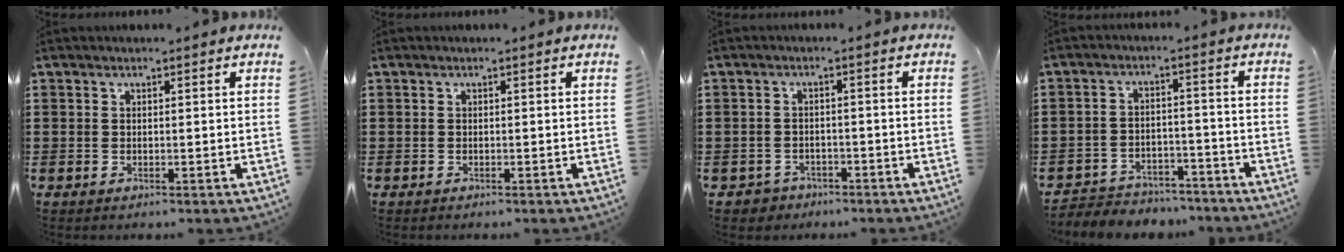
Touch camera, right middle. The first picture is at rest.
{"total": 0.0}
{"total": 1.9, "force": [-1.7, 0.8, -0.1], "torque": [-0.006, 0.002, -0.040]}
{"total": 4.4, "force": [-4.3, 1.0, 0.0], "torque": [-0.005, 0.007, -0.091]}